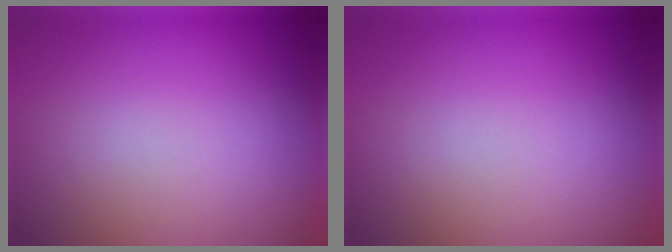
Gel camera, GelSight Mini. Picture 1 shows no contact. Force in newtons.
{"total": 0.0}